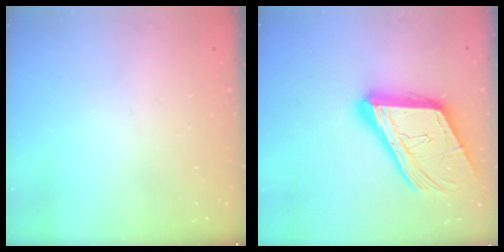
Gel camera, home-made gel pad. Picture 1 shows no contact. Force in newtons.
{"total": 21.5, "press": 21.4, "slide": 2.5}